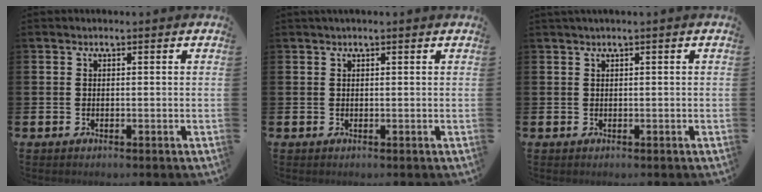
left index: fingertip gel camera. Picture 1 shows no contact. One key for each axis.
{"total": 0.5, "fx": 0.5, "fy": 0.0, "fz": 0.2, "tx": -0.001, "ty": -0.001, "tz": 0.008}
{"total": 0.5, "fx": 0.2, "fy": -0.1, "fz": 0.5, "tx": -0.011, "ty": 0.003, "tz": 0.004}